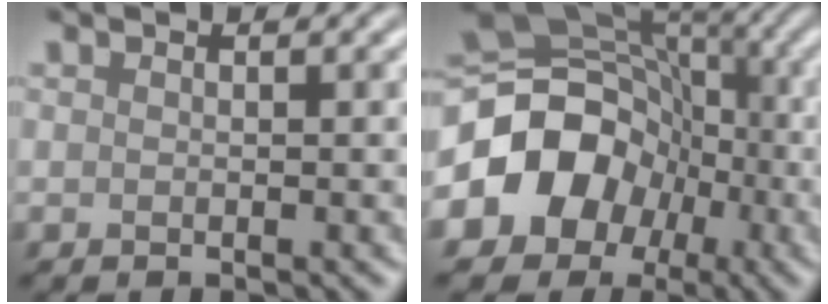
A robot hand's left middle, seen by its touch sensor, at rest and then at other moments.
{"total": 12.5, "force": [-3.0, 10.6, 6.0], "torque": [-0.113, -0.003, -0.085]}